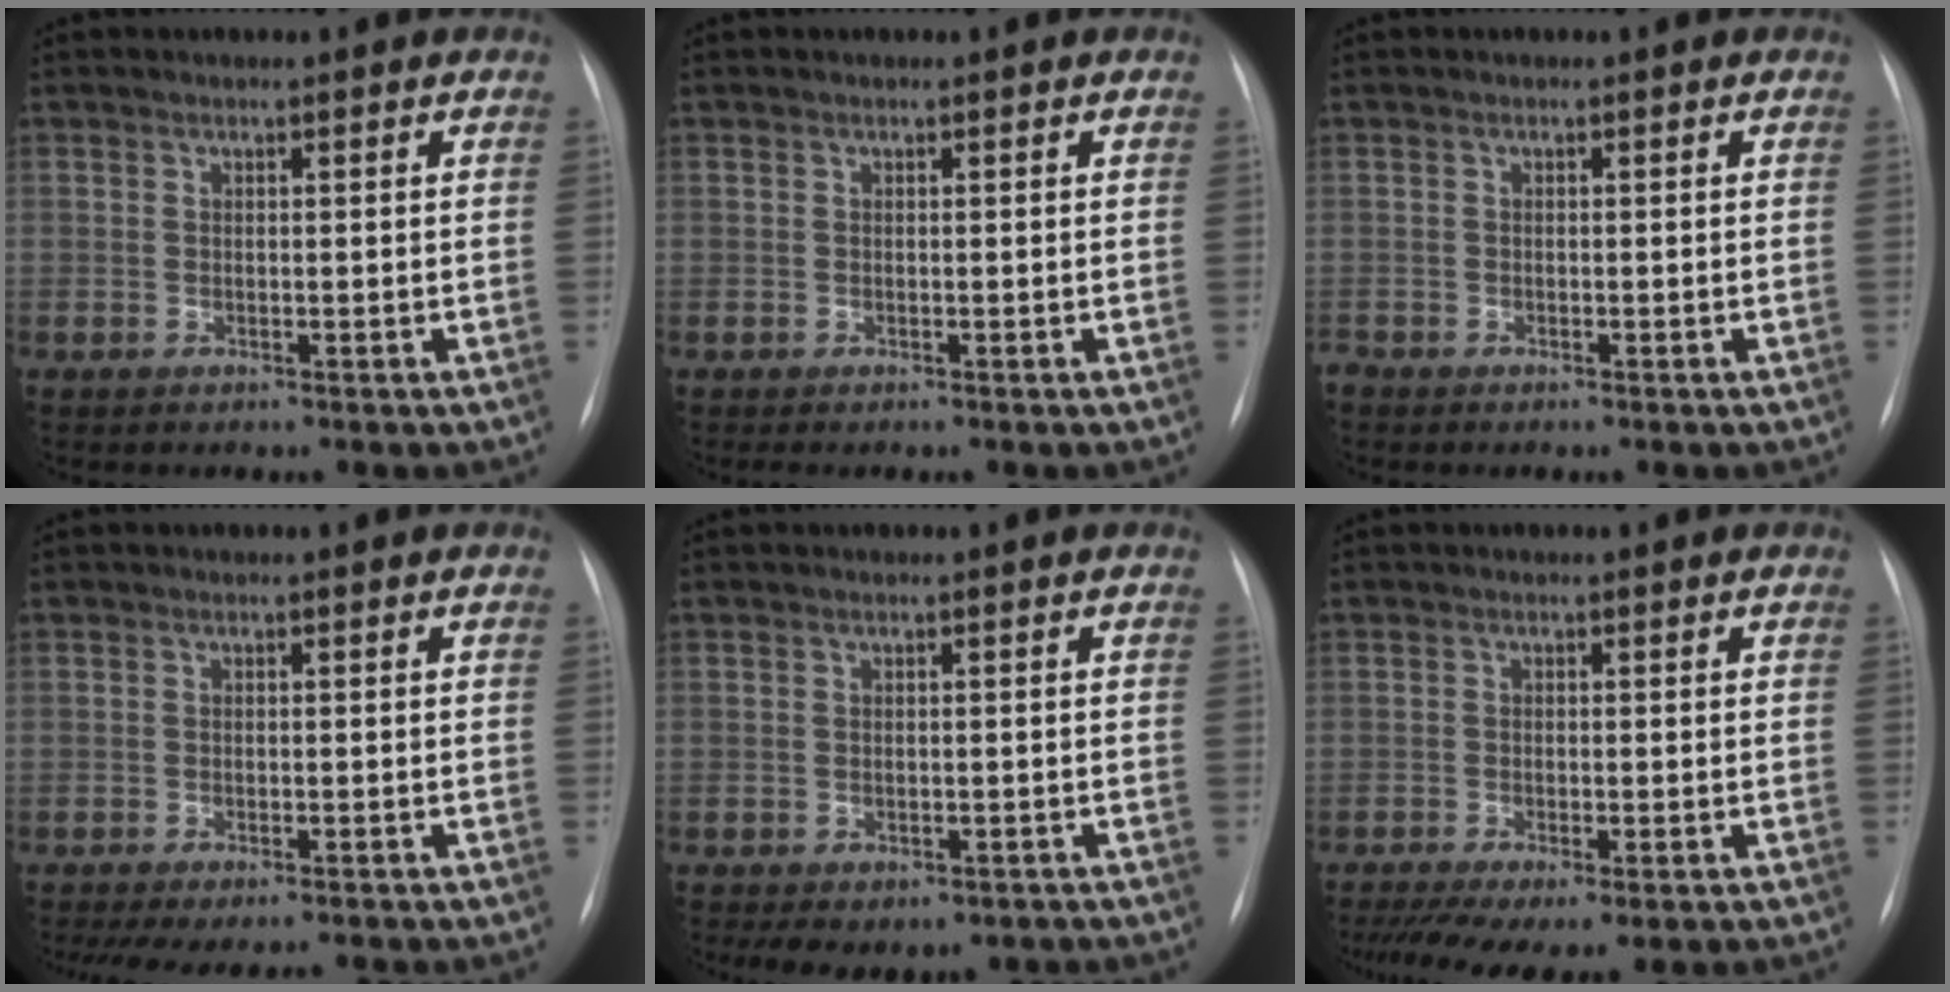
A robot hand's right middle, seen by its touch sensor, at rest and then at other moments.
{"total": 0.0}
{"total": 0.7, "force": [-0.6, 0.3, 0.2], "torque": [-0.003, -0.002, -0.012]}
{"total": 8.5, "force": [-7.5, 1.6, 3.5], "torque": [-0.045, -0.004, -0.099]}
{"total": 6.1, "force": [-4.2, 3.6, 2.7], "torque": [-0.028, 0.013, -0.047]}
{"total": 8.3, "force": [-5.4, 2.3, 5.8], "torque": [-0.098, -0.017, -0.085]}